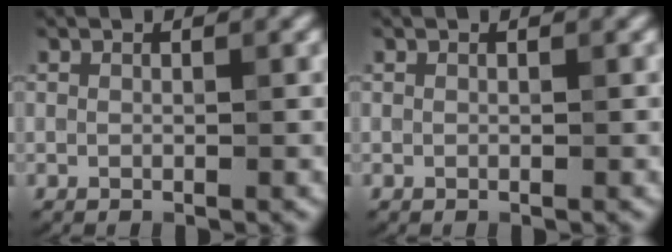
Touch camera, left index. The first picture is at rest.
{"total": 0.0}